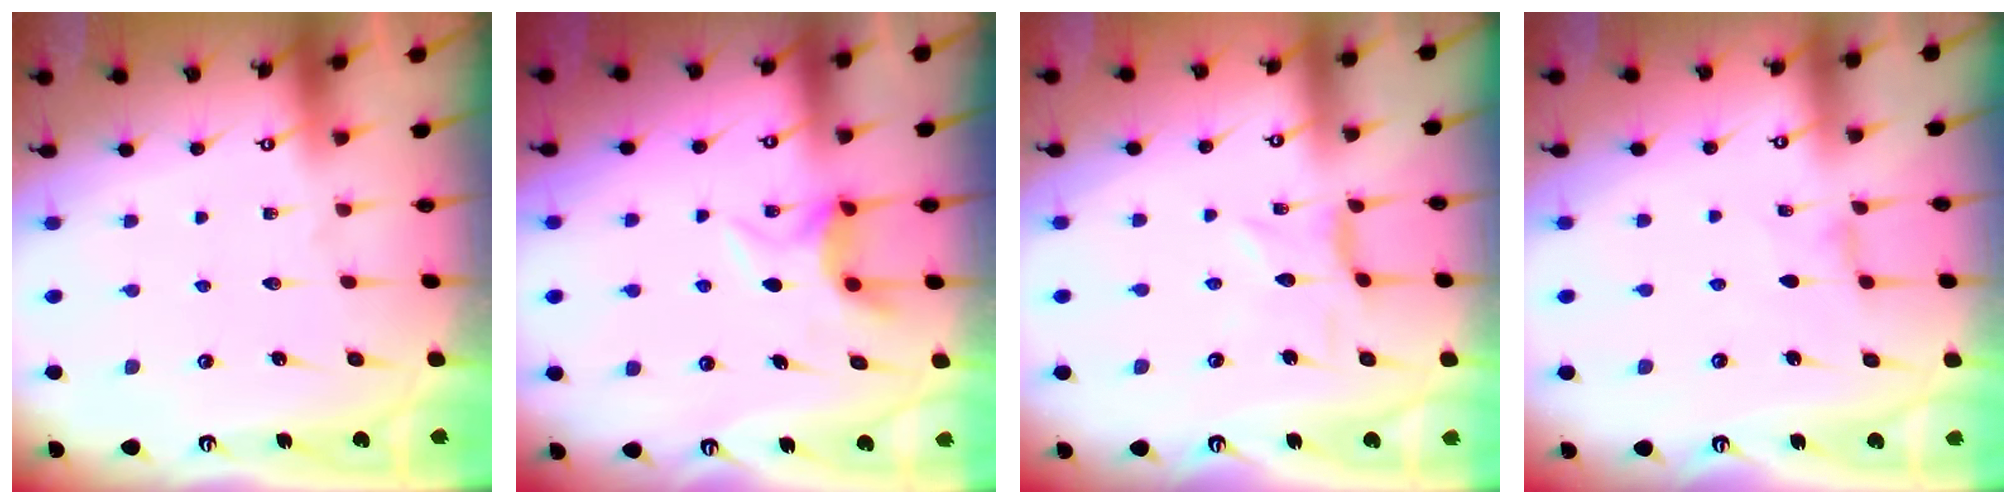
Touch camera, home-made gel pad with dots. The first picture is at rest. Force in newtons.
{"total": 6.4, "press": 6.4, "slide": 0.3}
{"total": 1.5, "press": 1.5, "slide": 0.2}
{"total": 1.4, "press": 1.3, "slide": 0.4}